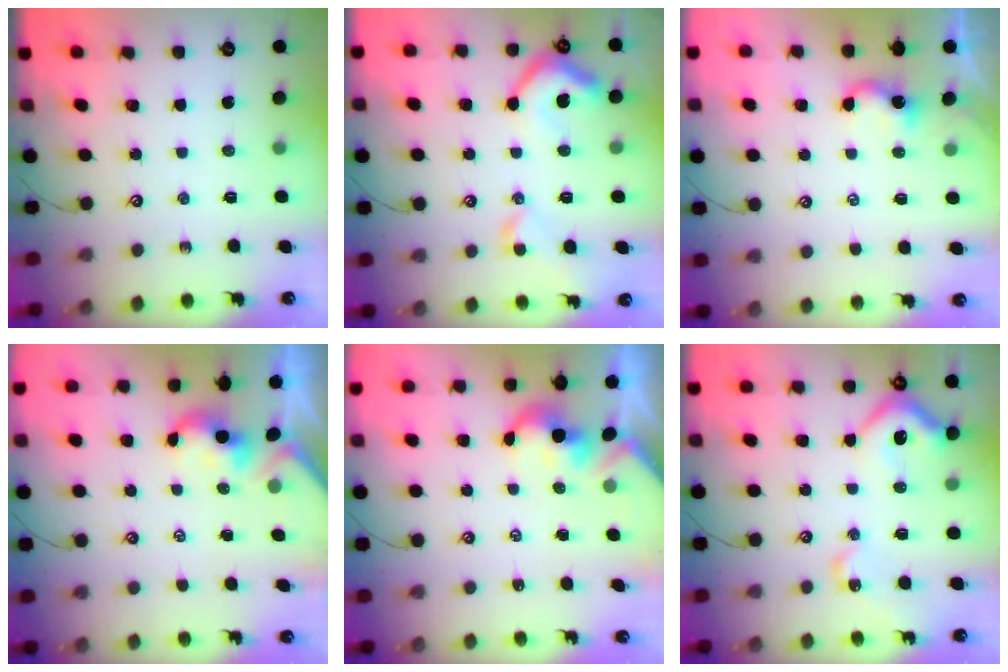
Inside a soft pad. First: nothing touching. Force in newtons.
{"total": 11.1, "press": 11.0, "slide": 1.2}
{"total": 2.6, "press": 2.6, "slide": 0.2}
{"total": 0.6, "press": 0.6, "slide": 0.3}
{"total": 2.2, "press": 2.2, "slide": 0.4}
{"total": 11.9, "press": 11.8, "slide": 1.5}